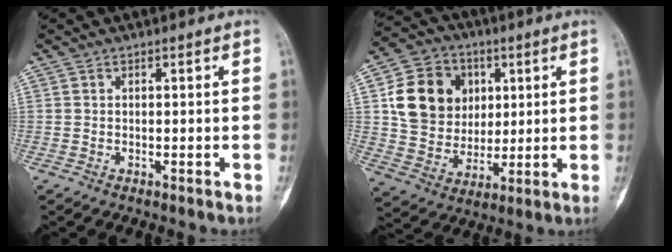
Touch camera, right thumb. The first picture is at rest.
{"total": 15.8, "force": [3.9, 13.3, 7.6], "torque": [-0.105, -0.003, 0.077]}